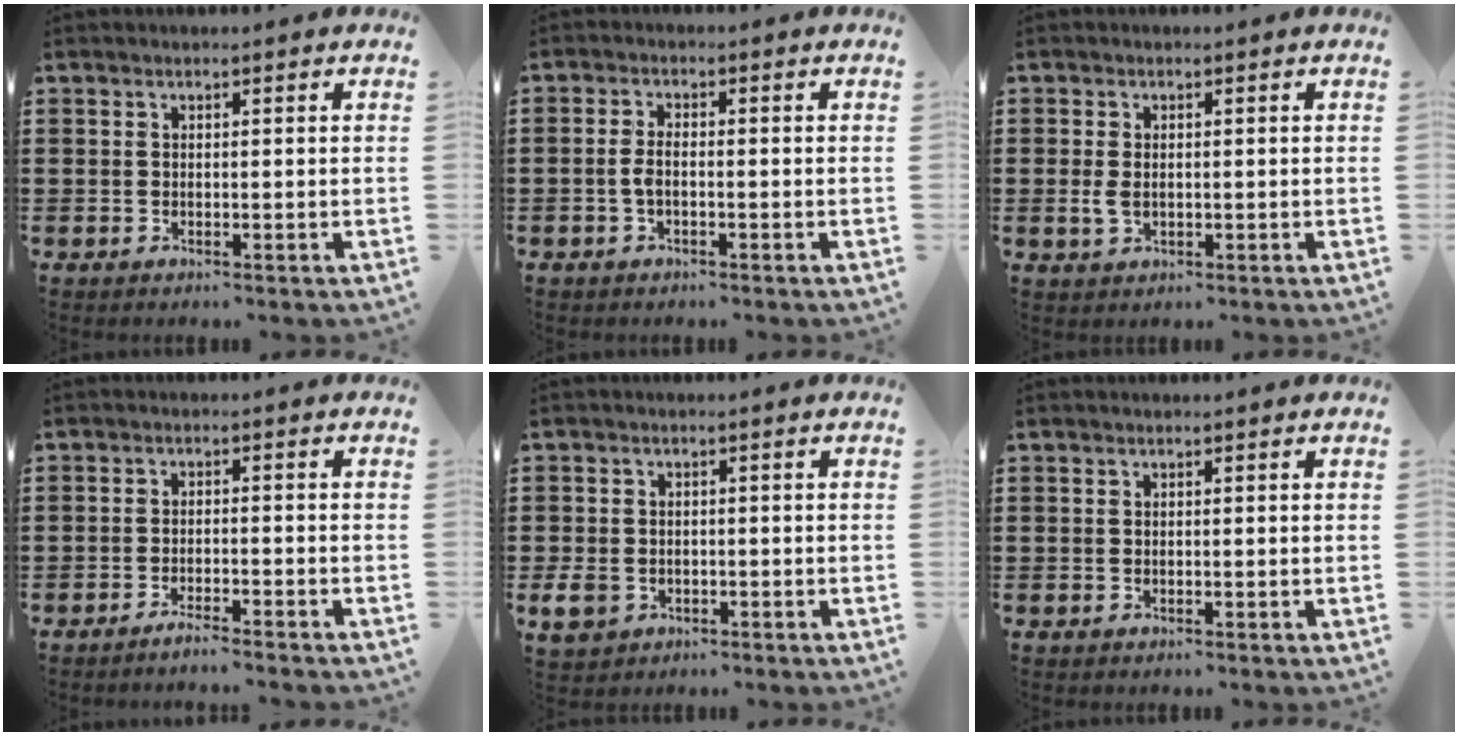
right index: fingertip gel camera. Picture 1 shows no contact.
{"total": 2.4, "force": [-0.8, 0.9, 2.0], "torque": [-0.053, -0.004, -0.021]}
{"total": 2.3, "force": [-0.1, 1.4, 1.8], "torque": [-0.044, 0.002, -0.004]}
{"total": 2.1, "force": [-2.0, -0.3, 0.6], "torque": [-0.011, 0.002, -0.037]}
{"total": 3.2, "force": [-1.6, 2.5, 1.3], "torque": [-0.042, -0.004, -0.034]}
{"total": 0.0}